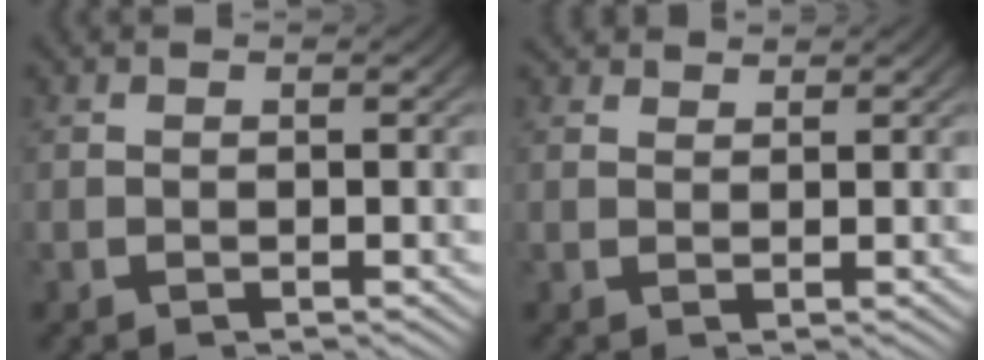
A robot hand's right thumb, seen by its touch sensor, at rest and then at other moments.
{"total": 1.7, "force": [1.7, 0.1, 0.1], "torque": [0.003, -0.001, 0.033]}